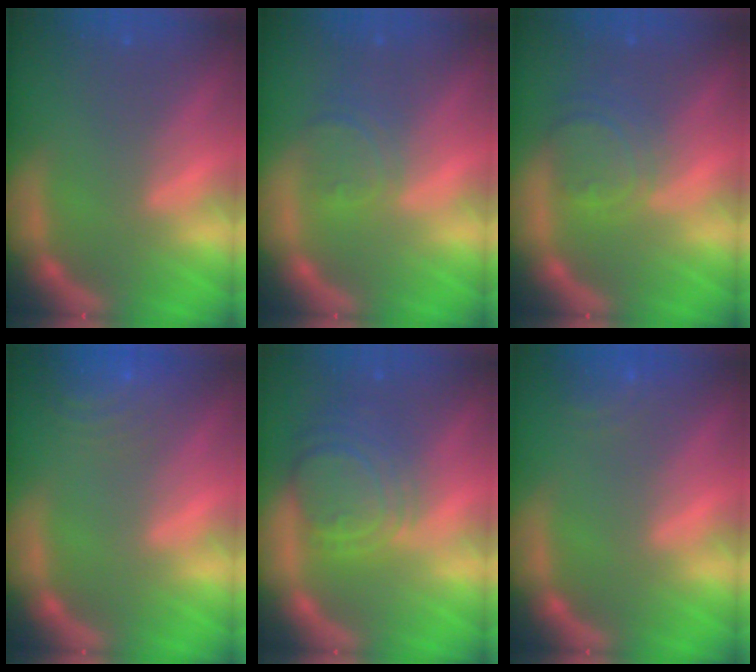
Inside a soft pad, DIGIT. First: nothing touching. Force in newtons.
{"total": 3.0}
{"total": 4.5}
{"total": 7.0}
{"total": 7.6}
{"total": 2.5}